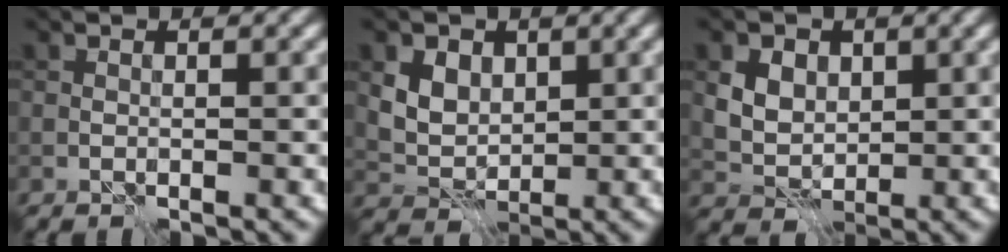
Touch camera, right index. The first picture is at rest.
{"total": 5.0, "force": [1.9, 3.9, 2.5], "torque": [-0.054, 0.002, 0.036]}
{"total": 6.4, "force": [2.3, 5.0, 3.3], "torque": [-0.062, 0.022, 0.028]}